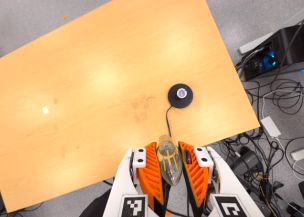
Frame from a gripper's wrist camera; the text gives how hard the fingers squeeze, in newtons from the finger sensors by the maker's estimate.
{"total": 21.0, "left": 23.1, "right": 19.0}